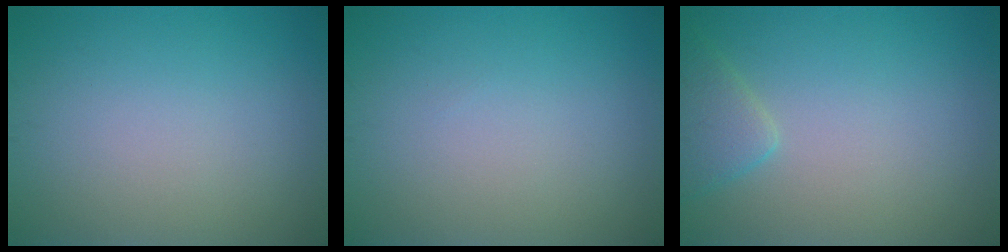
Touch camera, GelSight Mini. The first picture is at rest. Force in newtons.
{"total": 0.0}
{"total": 2.3, "press": 2.2, "slide": 0.2}